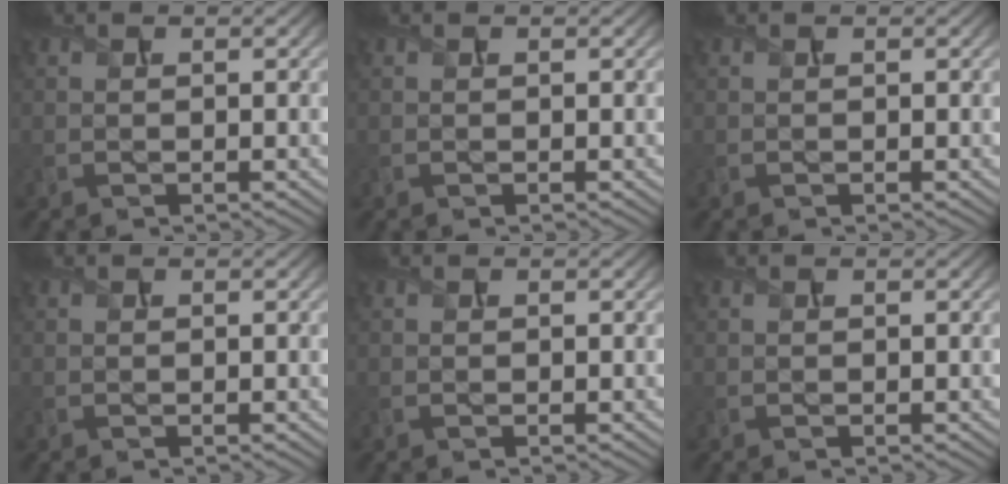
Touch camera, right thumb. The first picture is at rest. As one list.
[{"total": 0.0}, {"total": 0.0}, {"total": 0.0}, {"total": 0.0}, {"total": 0.0}]